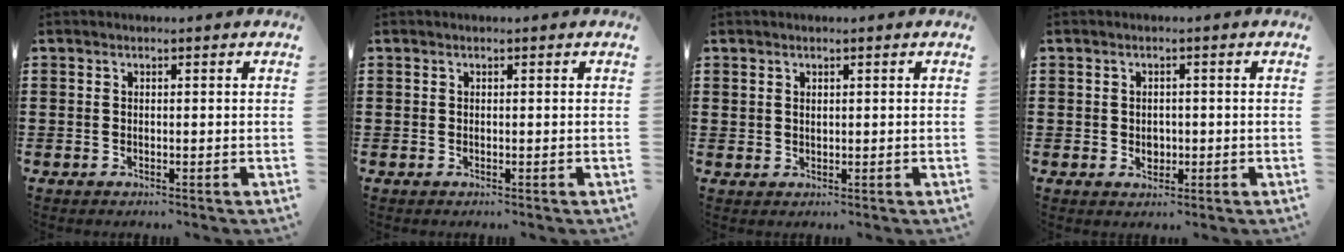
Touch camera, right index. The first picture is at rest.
{"total": 0.0}
{"total": 1.2, "force": [0.9, 0.7, 0.2], "torque": [-0.006, 0.003, 0.018]}
{"total": 1.7, "force": [-0.1, 1.5, 0.8], "torque": [-0.019, 0.008, -0.004]}